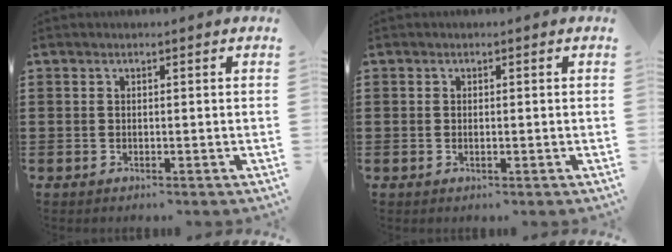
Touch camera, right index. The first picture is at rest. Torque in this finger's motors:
{"motor_torque": [-0.77, 1.37, -0.01, -0.01]}